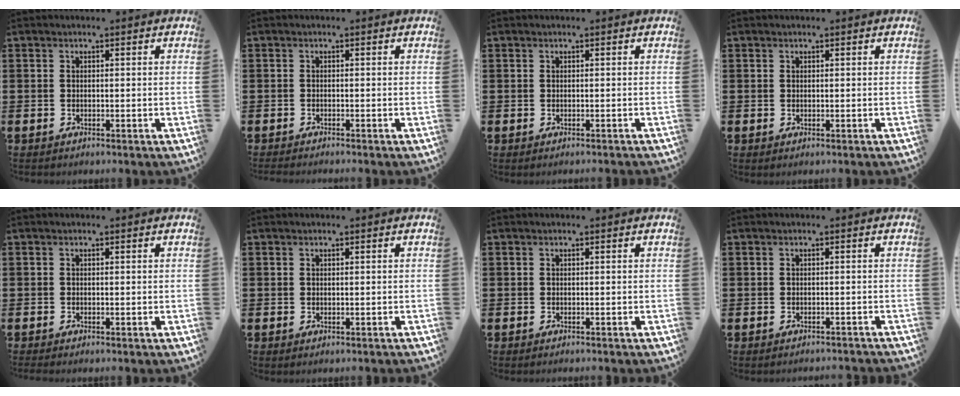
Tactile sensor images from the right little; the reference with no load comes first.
{"total": 0.6, "force": [-0.6, -0.1, 0.1], "torque": [-0.001, -0.002, -0.011]}
{"total": 0.0}
{"total": 0.0}
{"total": 0.0}
{"total": 0.0}
{"total": 0.0}
{"total": 0.5, "force": [-0.5, -0.1, 0.1], "torque": [-0.001, 0.000, -0.010]}